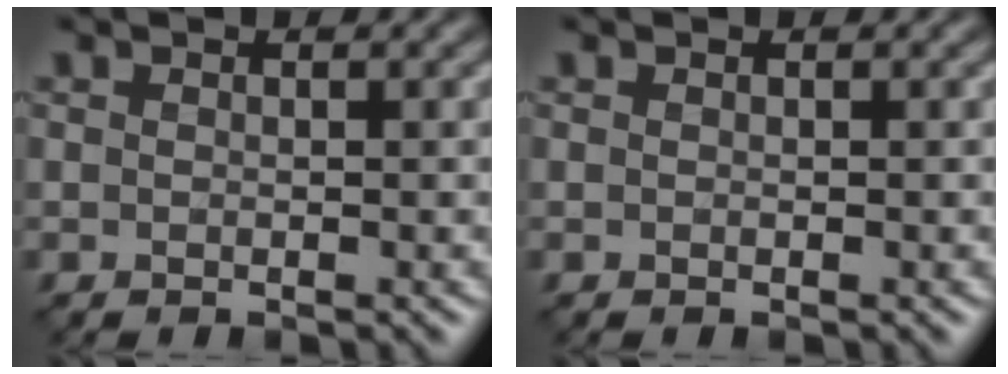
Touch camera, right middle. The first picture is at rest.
{"total": 0.0}